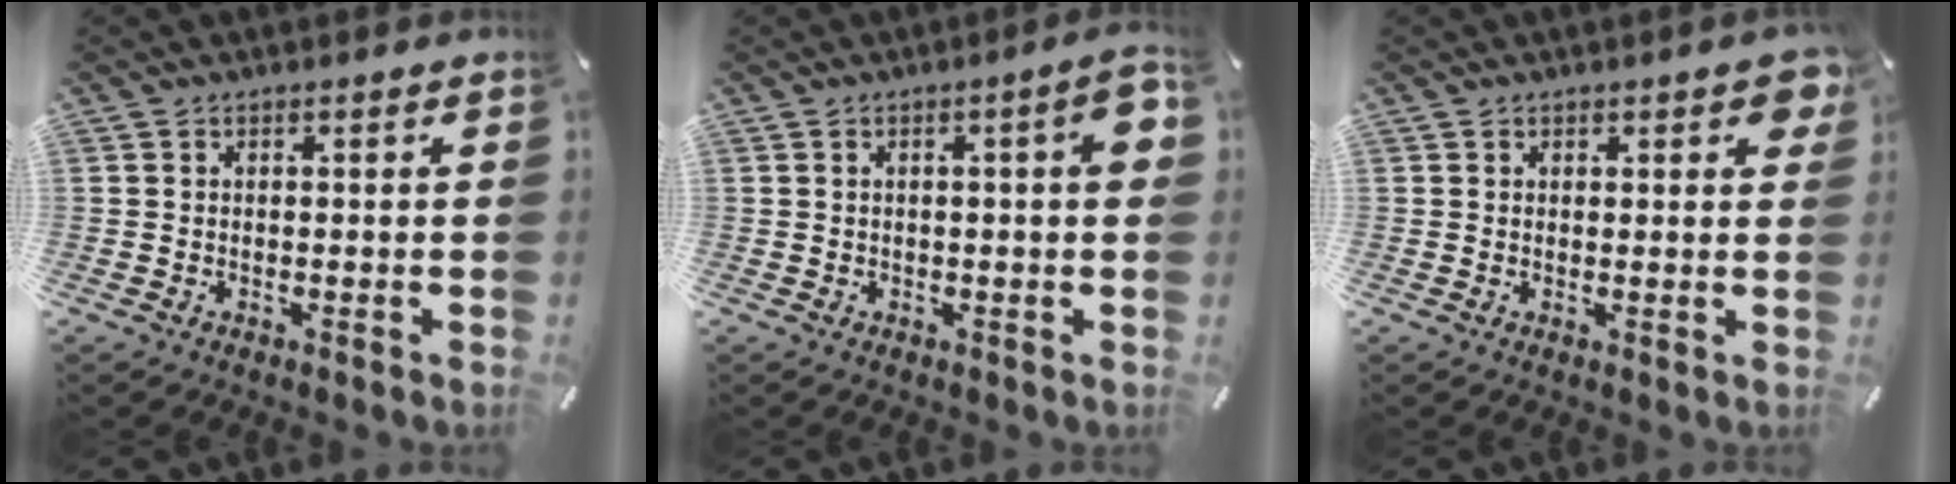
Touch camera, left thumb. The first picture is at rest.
{"total": 6.2, "force": [0.9, 1.3, 6.0], "torque": [-0.084, -0.005, 0.011]}
{"total": 3.0, "force": [1.8, 1.4, 2.0], "torque": [-0.019, -0.003, 0.027]}